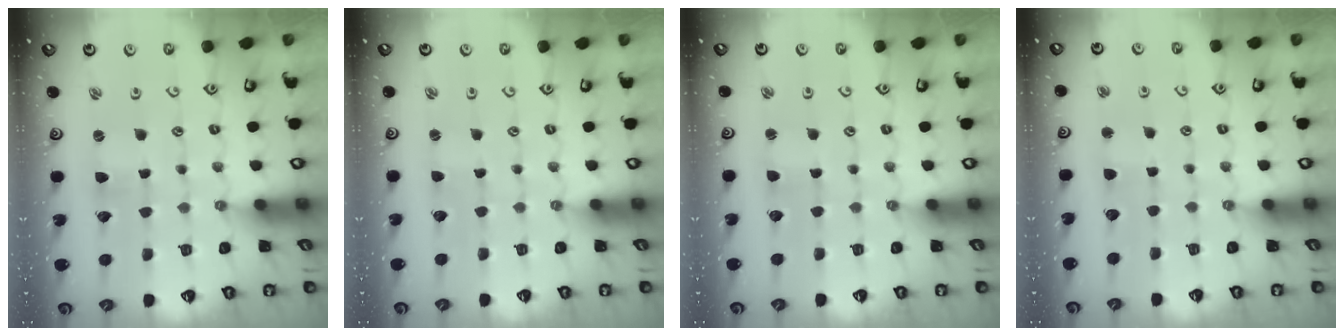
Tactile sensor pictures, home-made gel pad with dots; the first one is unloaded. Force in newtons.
{"total": 0.0}
{"total": 1.7, "press": 1.7, "slide": 0.1}
{"total": 2.4, "press": 2.4, "slide": 0.3}